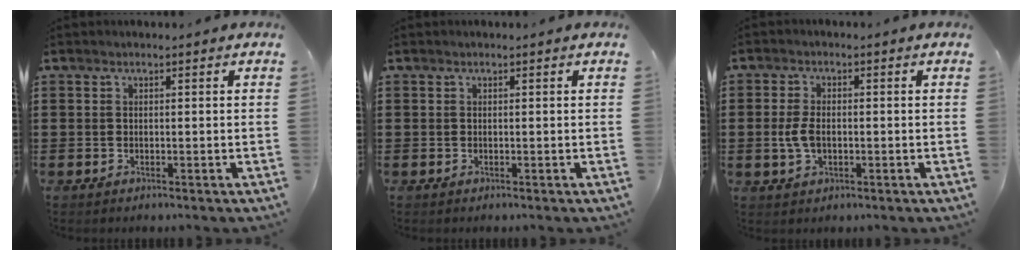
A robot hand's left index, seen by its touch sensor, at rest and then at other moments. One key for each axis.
{"total": 0.0}
{"total": 4.0, "fx": -0.4, "fy": 2.3, "fz": 3.3, "tx": -0.084, "ty": -0.002, "tz": -0.013}